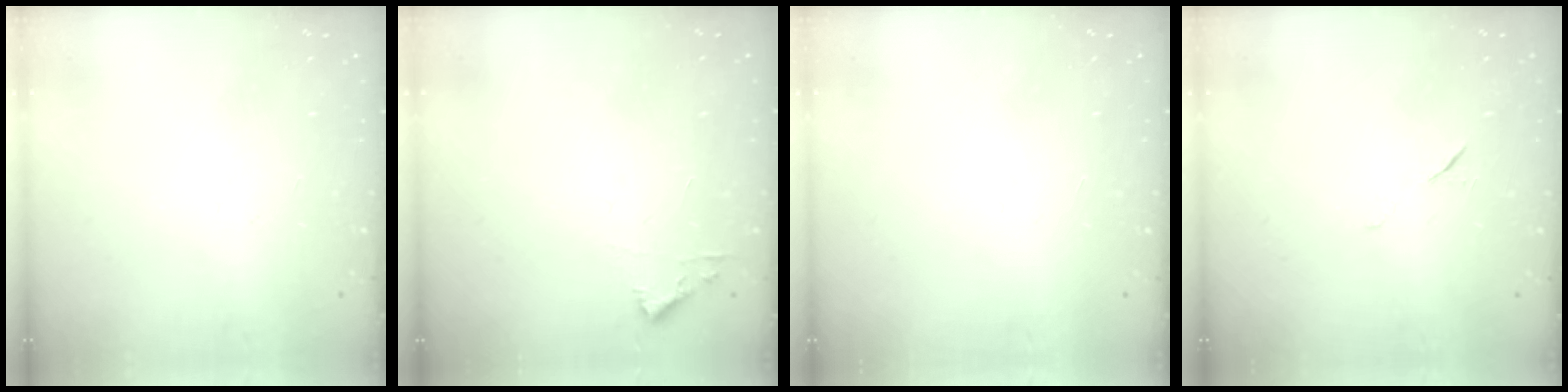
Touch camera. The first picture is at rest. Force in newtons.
{"total": 3.3, "press": 3.3, "slide": 0.4}
{"total": 1.5, "press": 1.5, "slide": 0.1}
{"total": 3.8, "press": 3.4, "slide": 1.7}